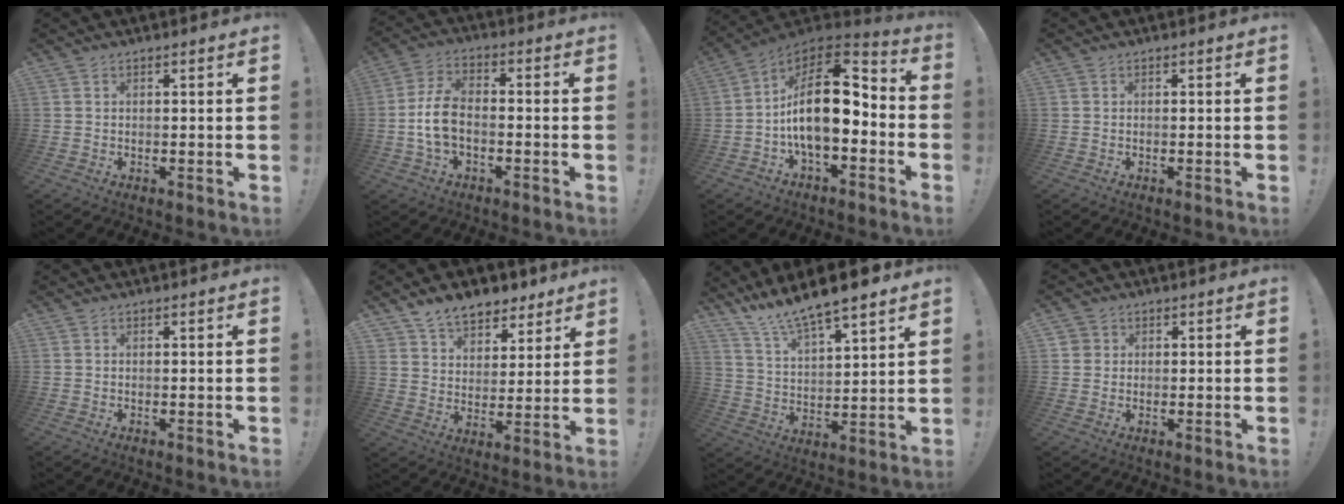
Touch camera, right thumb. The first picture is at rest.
{"total": 9.5, "force": [-2.0, 5.9, 7.2], "torque": [-0.154, 0.007, -0.034]}
{"total": 18.1, "force": [-1.0, 9.4, 15.5], "torque": [-0.262, 0.013, -0.012]}
{"total": 0.0}
{"total": 0.0}
{"total": 10.1, "force": [8.1, 5.6, 2.4], "torque": [-0.047, -0.058, 0.156]}
{"total": 11.4, "force": [10.5, 1.3, 4.2], "torque": [-0.097, -0.088, 0.185]}
{"total": 2.2, "force": [0.6, 2.1, 0.3], "torque": [-0.007, 0.001, 0.012]}